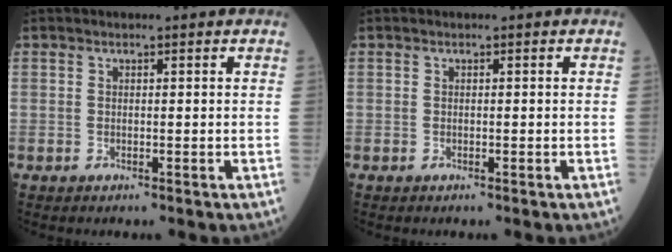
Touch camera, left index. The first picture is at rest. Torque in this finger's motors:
{"motor_torque": [-0.11, 0.11, 0.02, 0.00]}